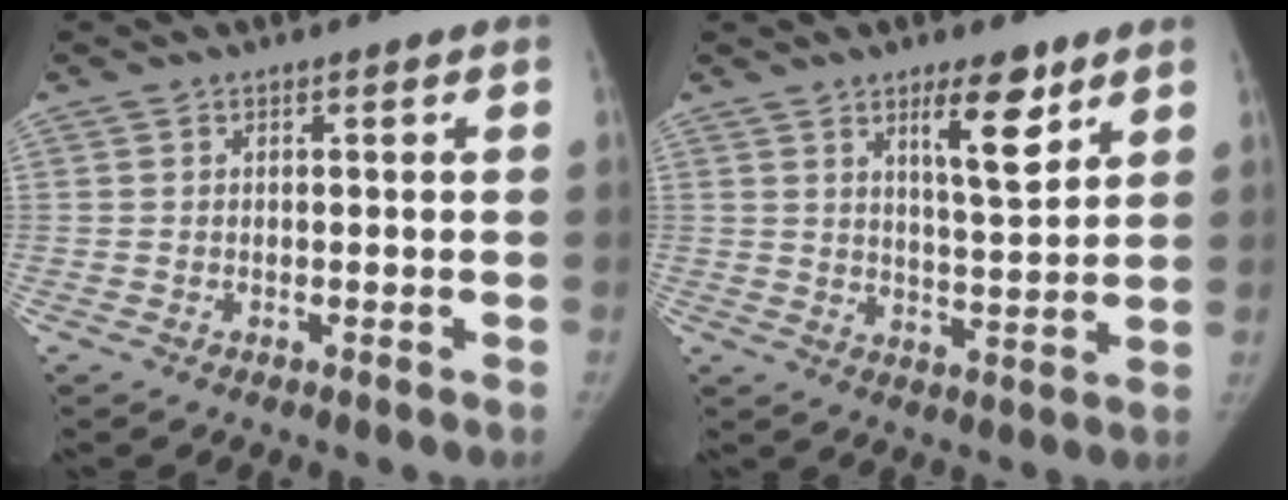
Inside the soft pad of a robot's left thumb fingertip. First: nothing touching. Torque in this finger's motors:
{"motor_torque": [0.25, 0.16, 0.78, -0.78, 0.29]}